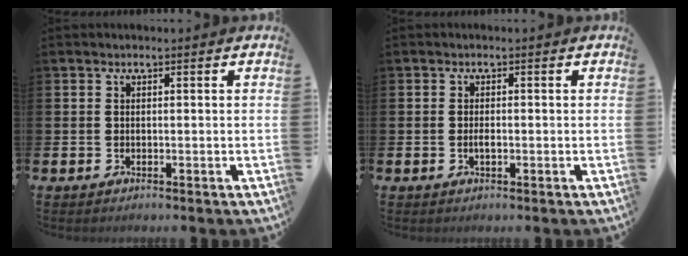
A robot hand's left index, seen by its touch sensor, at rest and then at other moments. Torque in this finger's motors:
{"motor_torque": [0.56, 0.06, 0.03, 0.06]}